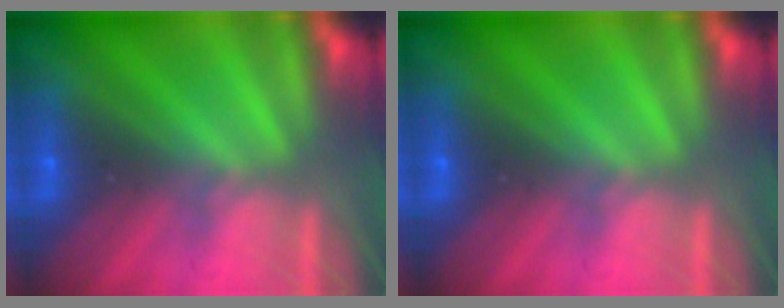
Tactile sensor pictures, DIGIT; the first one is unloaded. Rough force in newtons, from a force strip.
{"total": 0.0}